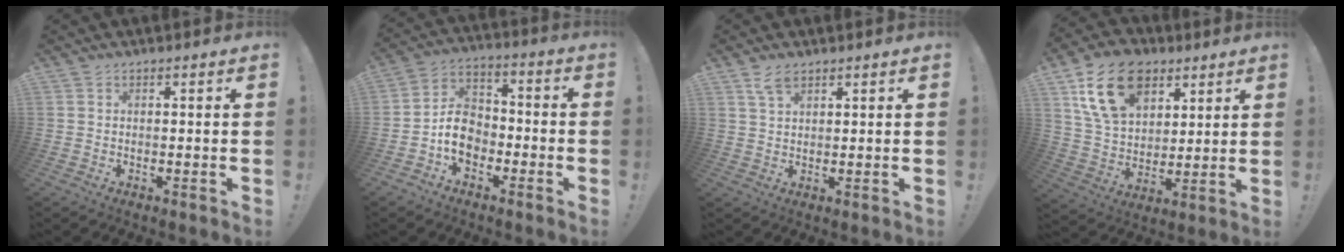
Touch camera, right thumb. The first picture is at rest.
{"total": 10.1, "force": [-3.7, 7.8, 5.3], "torque": [-0.078, 0.030, -0.065]}
{"total": 4.2, "force": [2.7, 2.0, 2.5], "torque": [-0.042, -0.010, 0.050]}
{"total": 18.8, "force": [8.8, 12.8, 10.6], "torque": [-0.172, -0.035, 0.165]}